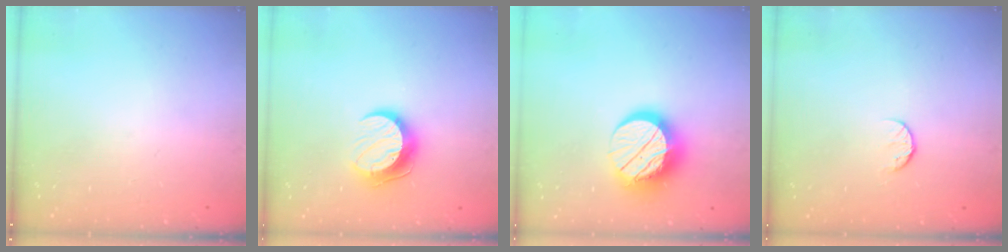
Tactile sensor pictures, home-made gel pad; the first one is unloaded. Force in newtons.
{"total": 10.1, "press": 10.1, "slide": 0.4}
{"total": 14.1, "press": 14.0, "slide": 1.3}
{"total": 6.5, "press": 6.4, "slide": 0.7}